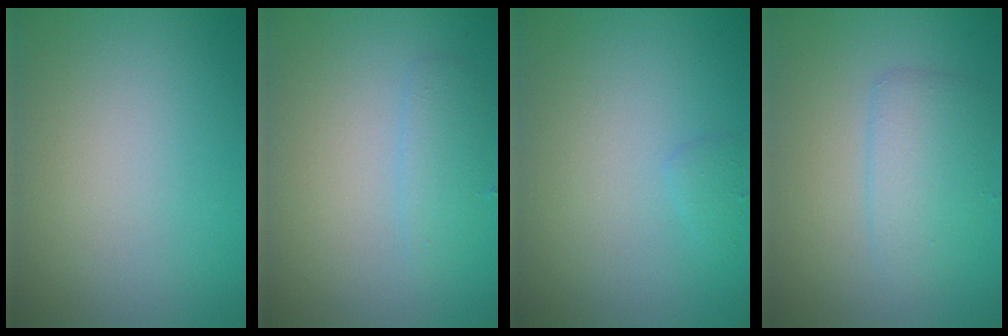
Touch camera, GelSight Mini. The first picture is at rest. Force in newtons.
{"total": 1.7, "press": 1.7, "slide": 0.2}
{"total": 0.7, "press": 0.7, "slide": 0.0}
{"total": 2.9, "press": 2.9, "slide": 0.2}